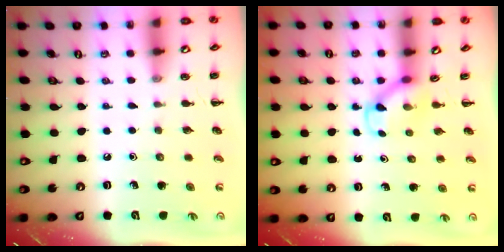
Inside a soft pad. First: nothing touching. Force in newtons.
{"total": 3.3, "press": 3.0, "slide": 1.2}